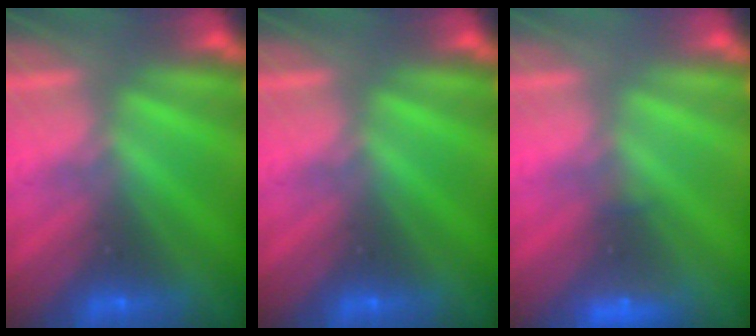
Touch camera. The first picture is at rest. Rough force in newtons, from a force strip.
{"total": 0.0}
{"total": 1.9}